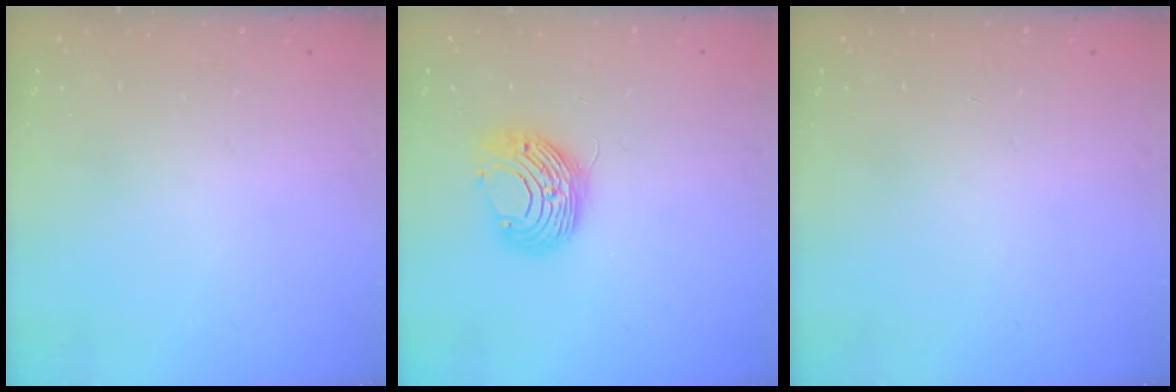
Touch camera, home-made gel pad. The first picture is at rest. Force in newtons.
{"total": 9.3, "press": 9.3, "slide": 0.3}
{"total": 0.0}